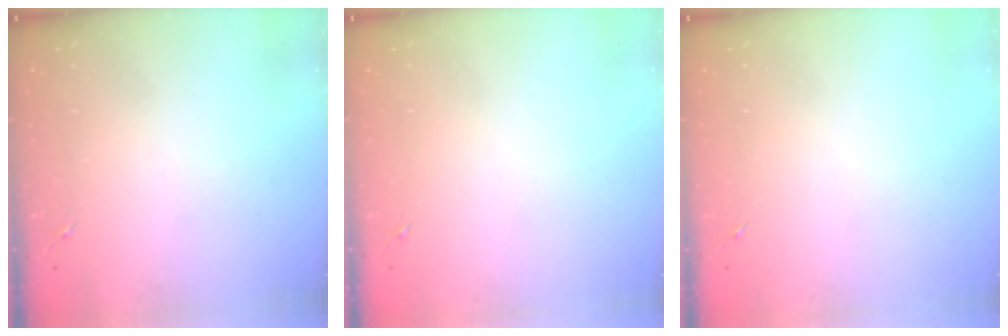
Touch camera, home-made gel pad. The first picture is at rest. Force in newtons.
{"total": 0.0}
{"total": 0.0}